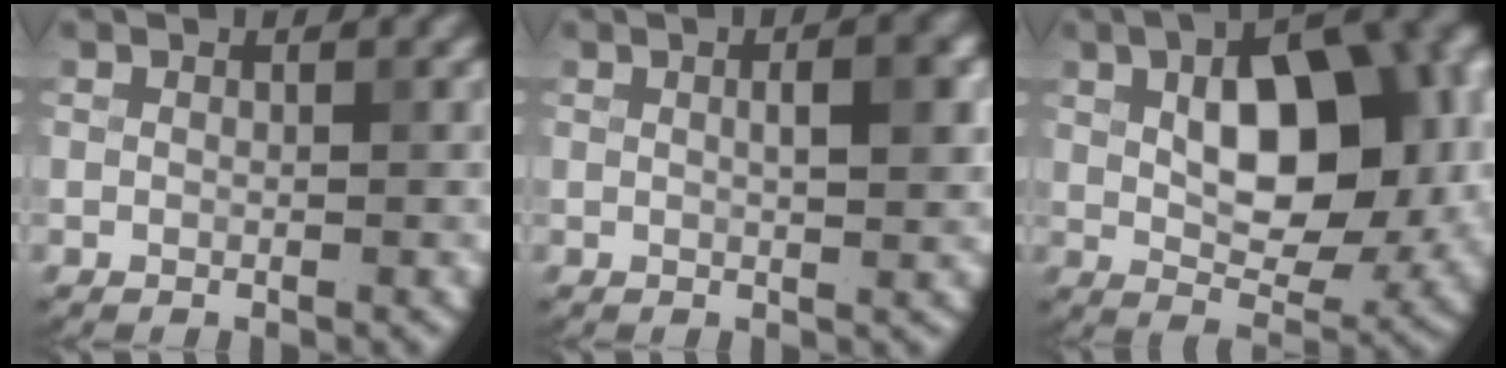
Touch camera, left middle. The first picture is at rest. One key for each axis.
{"total": 3.3, "fx": 0.8, "fy": 1.0, "fz": 3.1, "tx": -0.045, "ty": 0.006, "tz": 0.017}
{"total": 12.7, "fx": 2.1, "fy": 7.0, "fz": 10.4, "tx": -0.140, "ty": 0.011, "tz": 0.043}